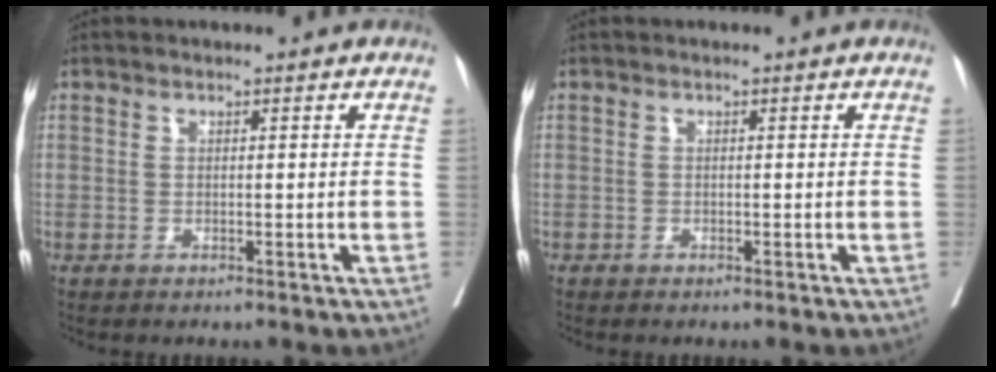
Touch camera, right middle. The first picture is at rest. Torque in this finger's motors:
{"motor_torque": [-0.35, 0.02, -0.04, 0.00]}